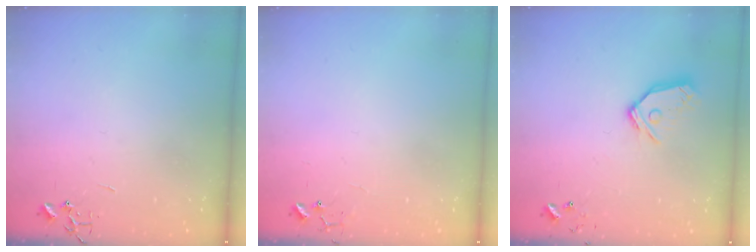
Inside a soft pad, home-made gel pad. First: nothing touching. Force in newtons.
{"total": 6.1, "press": 6.0, "slide": 0.4}
{"total": 11.6, "press": 11.6, "slide": 1.4}